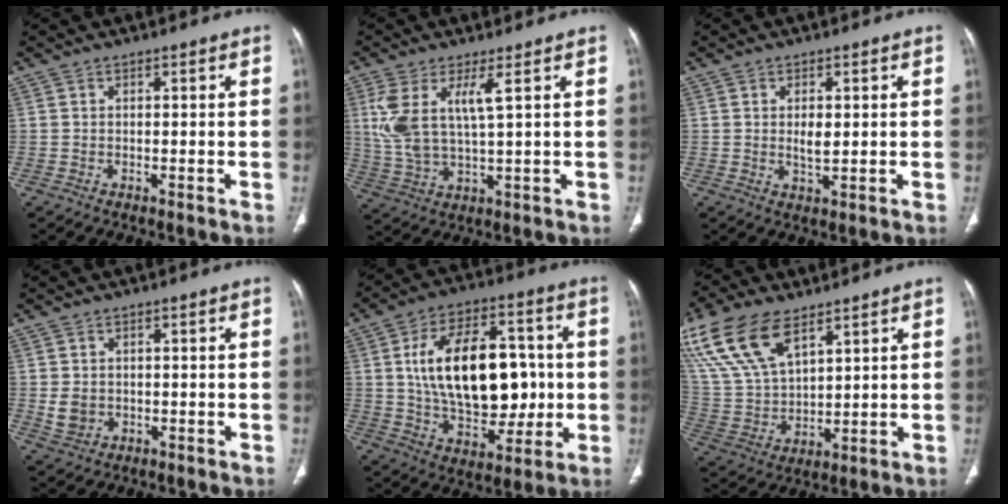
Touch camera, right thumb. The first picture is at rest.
{"total": 9.6, "force": [3.2, 2.8, 8.6], "torque": [-0.202, -0.018, 0.072]}
{"total": 3.4, "force": [0.4, 1.5, 3.0], "torque": [-0.046, -0.007, 0.010]}
{"total": 3.6, "force": [-0.1, 3.0, 1.9], "torque": [-0.029, -0.001, 0.006]}
{"total": 22.7, "force": [1.6, 13.4, 18.3], "torque": [-0.263, 0.009, 0.036]}
{"total": 18.3, "force": [10.4, 9.2, 11.9], "torque": [-0.240, -0.027, 0.211]}